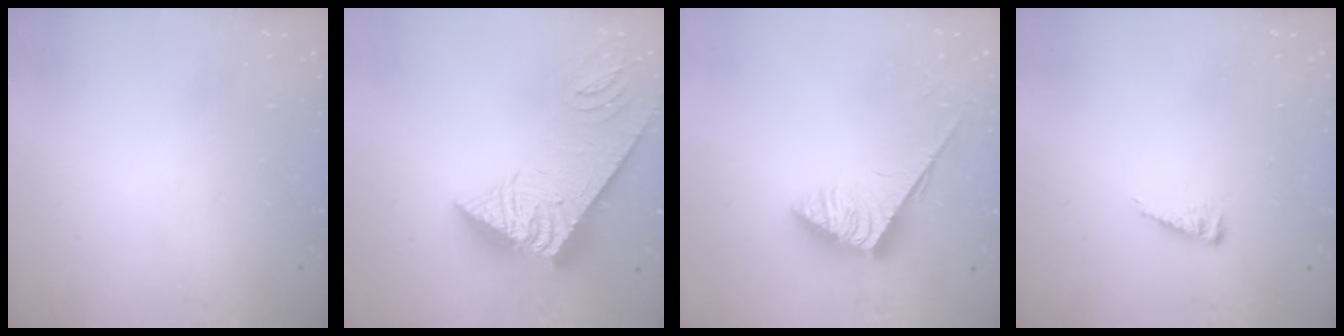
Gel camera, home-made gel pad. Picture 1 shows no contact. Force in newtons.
{"total": 12.6, "press": 12.5, "slide": 1.5}
{"total": 3.8, "press": 3.8, "slide": 0.6}
{"total": 5.3, "press": 5.2, "slide": 0.7}